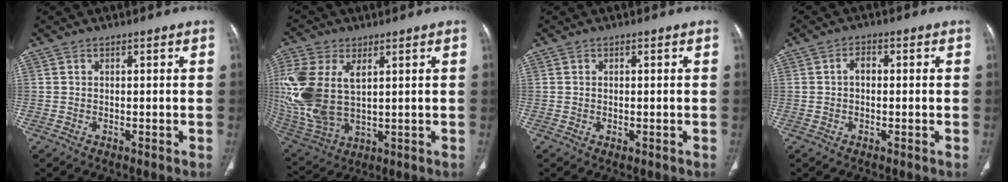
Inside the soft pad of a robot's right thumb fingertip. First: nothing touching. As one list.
[{"total": 17.2, "force": [3.7, 10.2, 13.3], "torque": [-0.311, -0.011, 0.083]}, {"total": 0.6, "force": [-0.1, 0.4, 0.5], "torque": [-0.012, -0.003, 0.001]}, {"total": 2.2, "force": [-0.1, 1.5, 1.7], "torque": [-0.024, 0.008, -0.005]}]